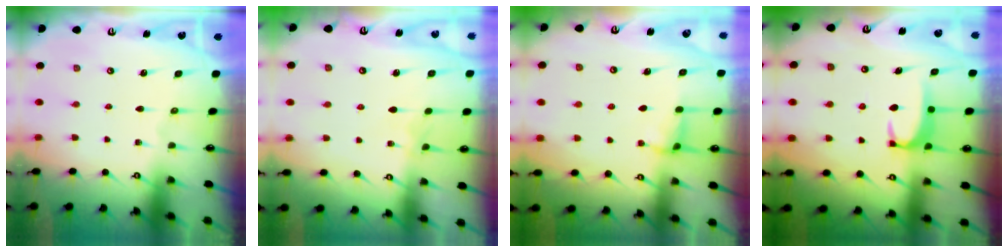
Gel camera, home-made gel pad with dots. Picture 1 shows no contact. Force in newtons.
{"total": 2.3, "press": 2.3, "slide": 0.4}
{"total": 2.4, "press": 2.3, "slide": 0.5}
{"total": 1.7, "press": 1.6, "slide": 0.5}